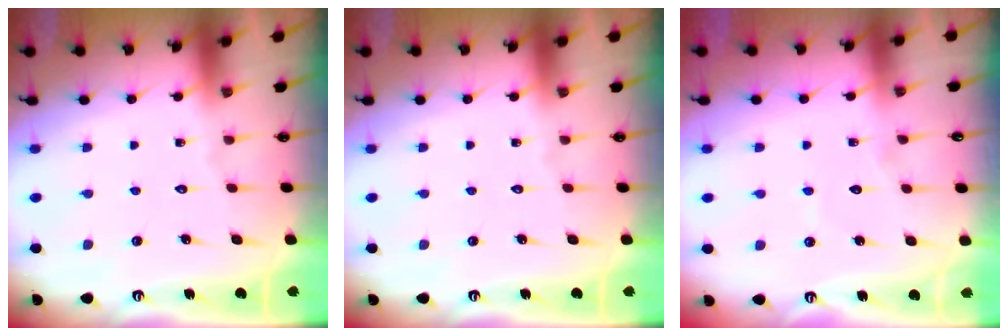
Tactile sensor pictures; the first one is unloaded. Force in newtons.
{"total": 0.0}
{"total": 4.2, "press": 4.2, "slide": 0.2}